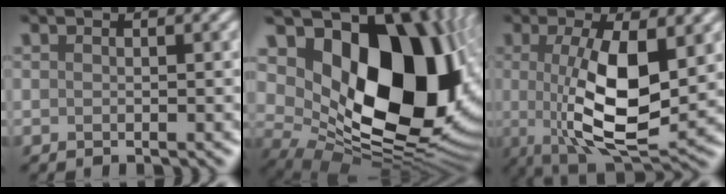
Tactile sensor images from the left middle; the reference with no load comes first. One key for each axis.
{"total": 17.6, "fx": 4.7, "fy": 11.5, "fz": 12.6, "tx": -0.176, "ty": -0.012, "tz": 0.097}
{"total": 8.6, "fx": 0.5, "fy": 2.8, "fz": 8.1, "tx": -0.147, "ty": -0.015, "tz": 0.014}